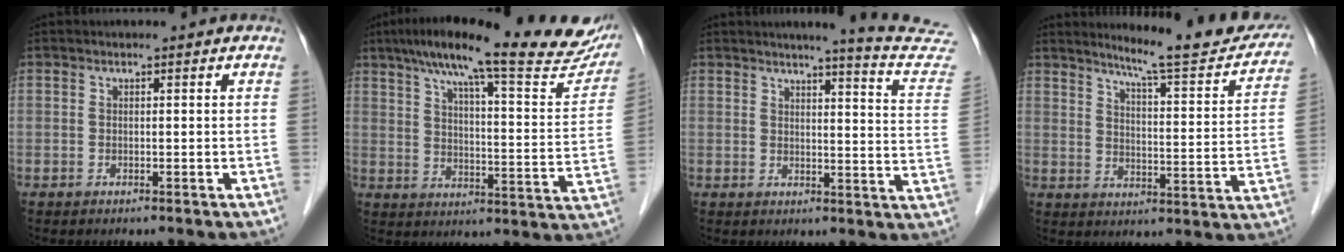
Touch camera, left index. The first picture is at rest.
{"total": 27.3, "force": [22.1, 3.9, 15.5], "torque": [-0.229, -0.007, 0.279]}
{"total": 13.1, "force": [12.6, -1.5, 3.3], "torque": [-0.035, -0.095, 0.122]}
{"total": 16.0, "force": [14.4, 1.2, 7.0], "torque": [-0.090, -0.041, 0.181]}